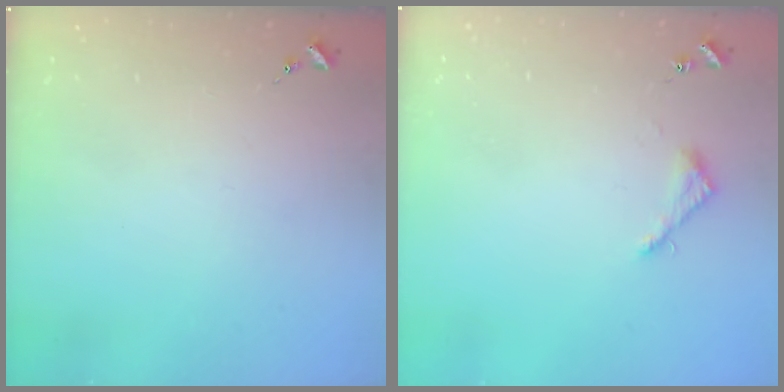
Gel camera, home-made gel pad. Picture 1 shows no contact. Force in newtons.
{"total": 3.6, "press": 3.6, "slide": 0.4}